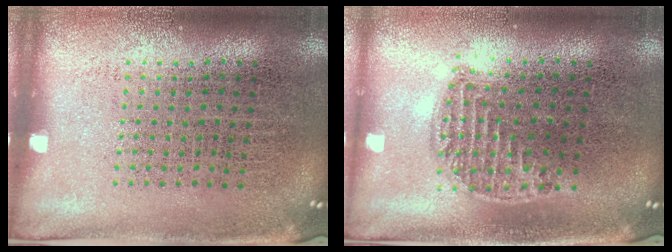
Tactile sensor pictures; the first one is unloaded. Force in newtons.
{"total": 1.2, "press": 1.1, "slide": 0.5}